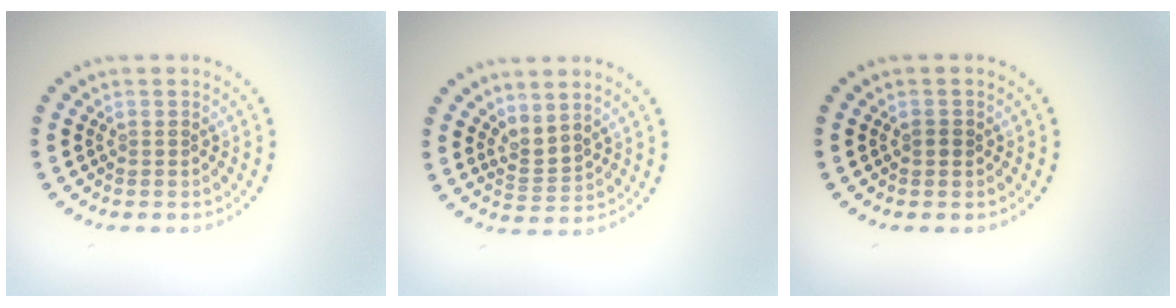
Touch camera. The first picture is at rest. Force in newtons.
{"total": 2.1, "press": 1.4, "slide": 1.6}
{"total": 0.7, "press": 0.6, "slide": 0.2}